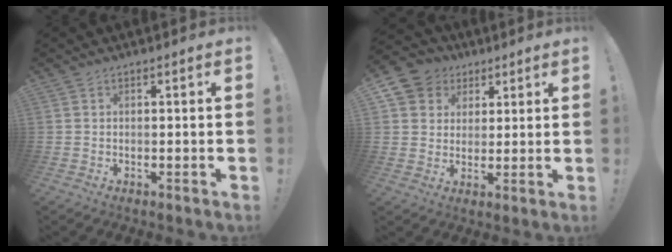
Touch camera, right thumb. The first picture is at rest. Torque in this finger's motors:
{"motor_torque": [-0.37, 0.51, 0.09, -0.02, 0.19]}